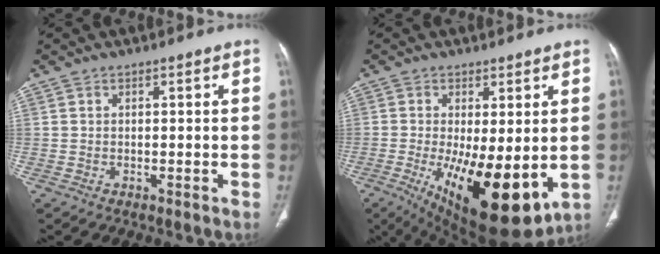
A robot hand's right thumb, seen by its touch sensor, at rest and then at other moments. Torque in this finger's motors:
{"motor_torque": [2.36, 2.65, 0.36, 0.00, 0.47]}